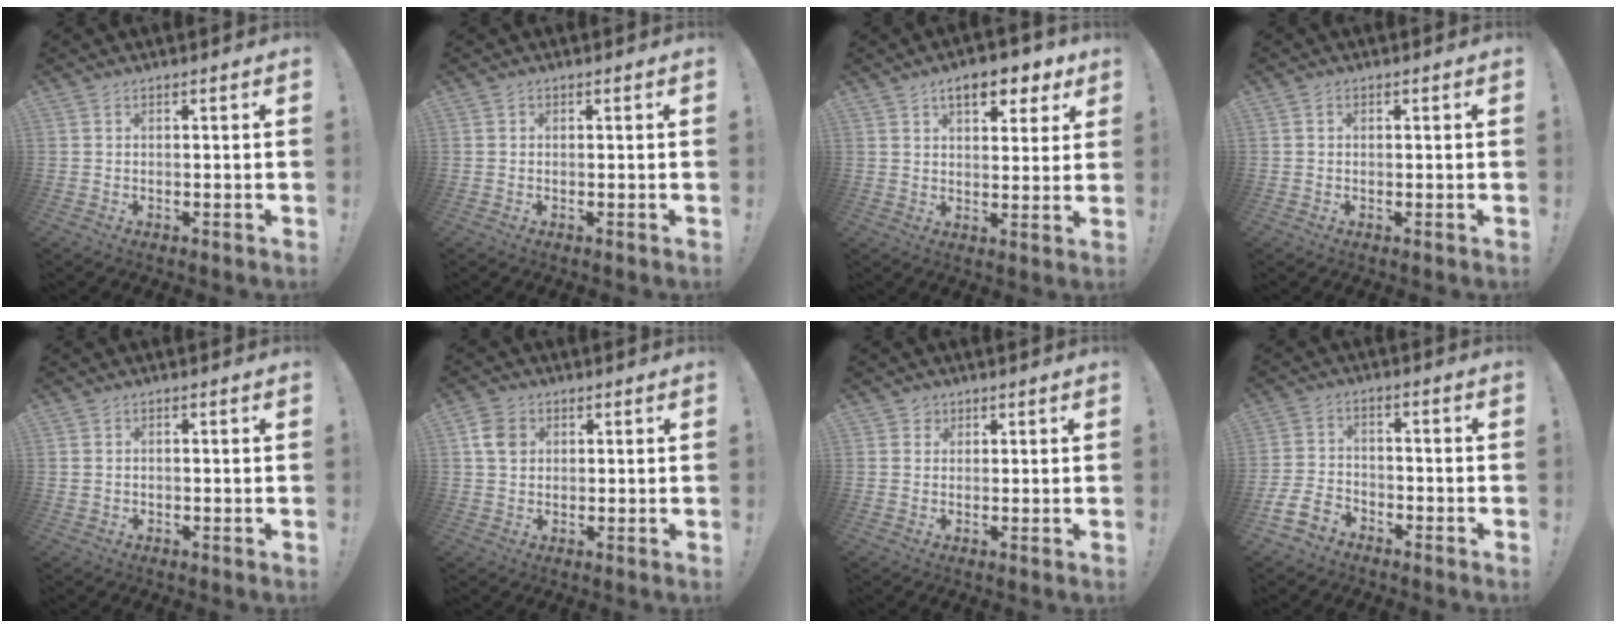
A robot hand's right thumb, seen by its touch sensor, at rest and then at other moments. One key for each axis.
{"total": 0.0}
{"total": 8.9, "fx": 5.2, "fy": 4.1, "fz": 5.8, "tx": -0.074, "ty": -0.022, "tz": 0.089}
{"total": 0.7, "fx": 0.0, "fy": 0.7, "fz": 0.2, "tx": -0.010, "ty": 0.006, "tz": 0.001}
{"total": 1.0, "fx": -0.4, "fy": 0.9, "fz": 0.4, "tx": -0.008, "ty": 0.005, "tz": -0.007}
{"total": 6.4, "fx": 1.8, "fy": 5.3, "fz": 3.1, "tx": -0.039, "ty": 0.005, "tz": 0.035}
{"total": 2.1, "fx": 1.0, "fy": 1.8, "fz": 0.3, "tx": -0.004, "ty": -0.003, "tz": 0.017}
{"total": 8.2, "fx": -6.0, "fy": 4.8, "fz": 3.1, "tx": -0.074, "ty": 0.023, "tz": -0.112}